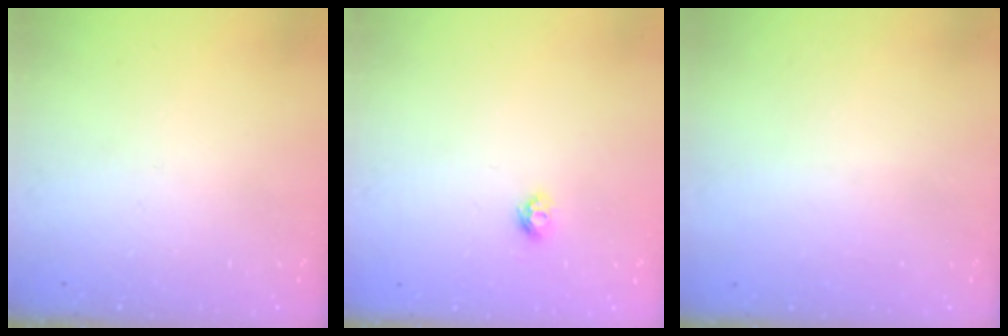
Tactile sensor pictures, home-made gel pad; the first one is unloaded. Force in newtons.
{"total": 4.6, "press": 4.5, "slide": 0.6}
{"total": 0.9, "press": 0.9, "slide": 0.1}